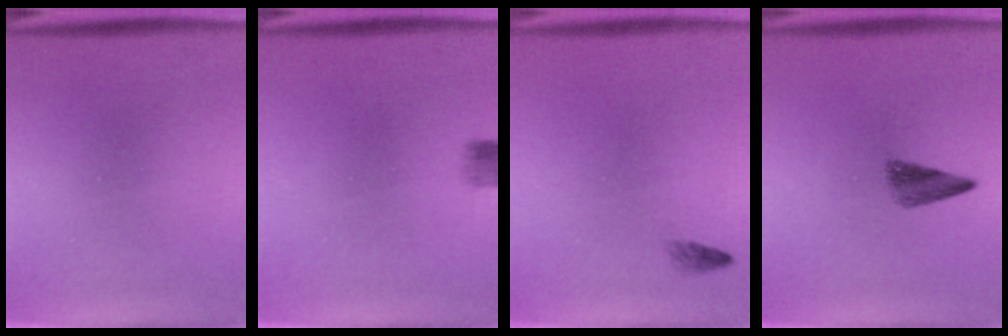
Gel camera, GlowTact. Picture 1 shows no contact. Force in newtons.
{"total": 2.2}
{"total": 0.8}
{"total": 2.7}